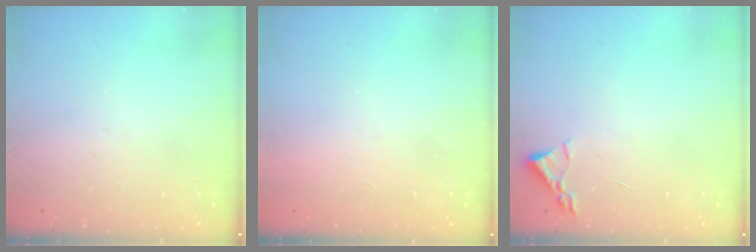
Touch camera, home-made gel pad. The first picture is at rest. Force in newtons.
{"total": 1.7, "press": 1.7, "slide": 0.1}
{"total": 2.2, "press": 2.2, "slide": 0.3}